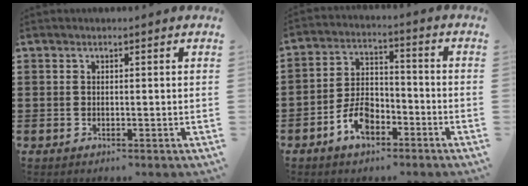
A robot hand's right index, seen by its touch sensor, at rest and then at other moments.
{"total": 7.0, "force": [-3.9, 4.0, 4.3], "torque": [-0.096, 0.012, -0.077]}